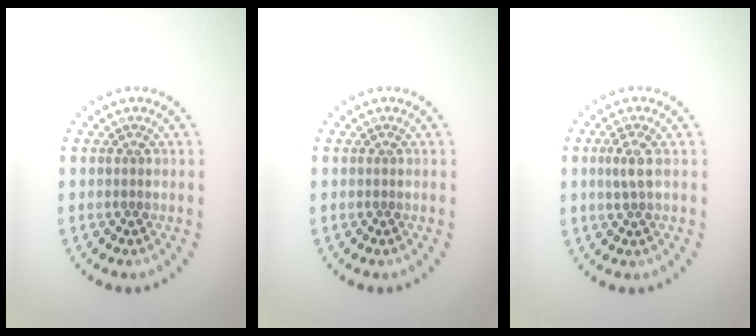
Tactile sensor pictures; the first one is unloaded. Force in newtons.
{"total": 0.0}
{"total": 1.8, "press": 1.6, "slide": 0.8}